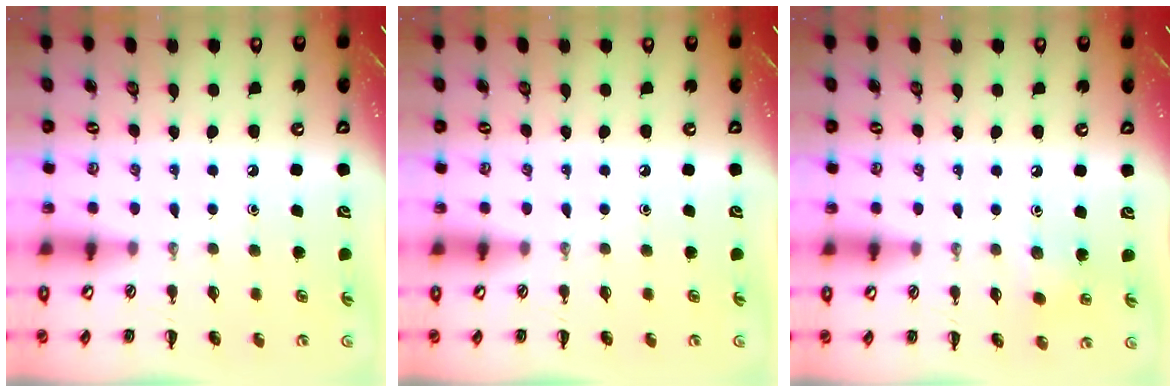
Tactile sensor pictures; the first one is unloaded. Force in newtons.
{"total": 0.0}
{"total": 6.3, "press": 6.1, "slide": 1.6}